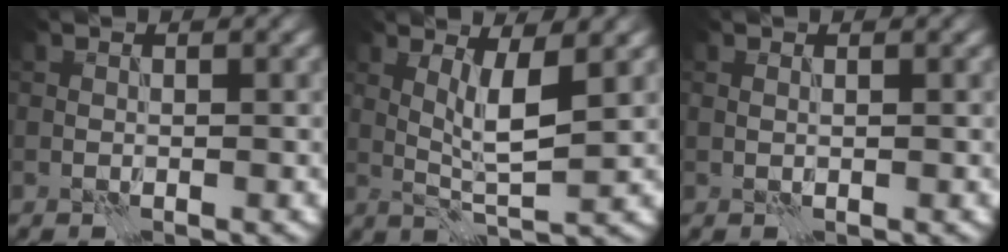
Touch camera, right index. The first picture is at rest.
{"total": 3.5, "force": [0.9, 0.3, 3.4], "torque": [-0.067, -0.009, 0.022]}
{"total": 0.0}